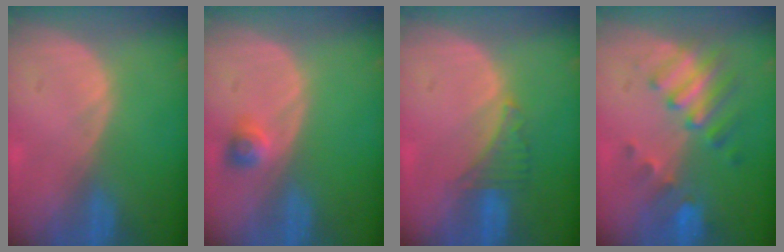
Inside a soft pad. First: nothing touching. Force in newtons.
{"total": 2.2, "press": 2.1, "slide": 0.8}
{"total": 2.9, "press": 2.9, "slide": 0.6}
{"total": 7.7, "press": 6.9, "slide": 3.3}